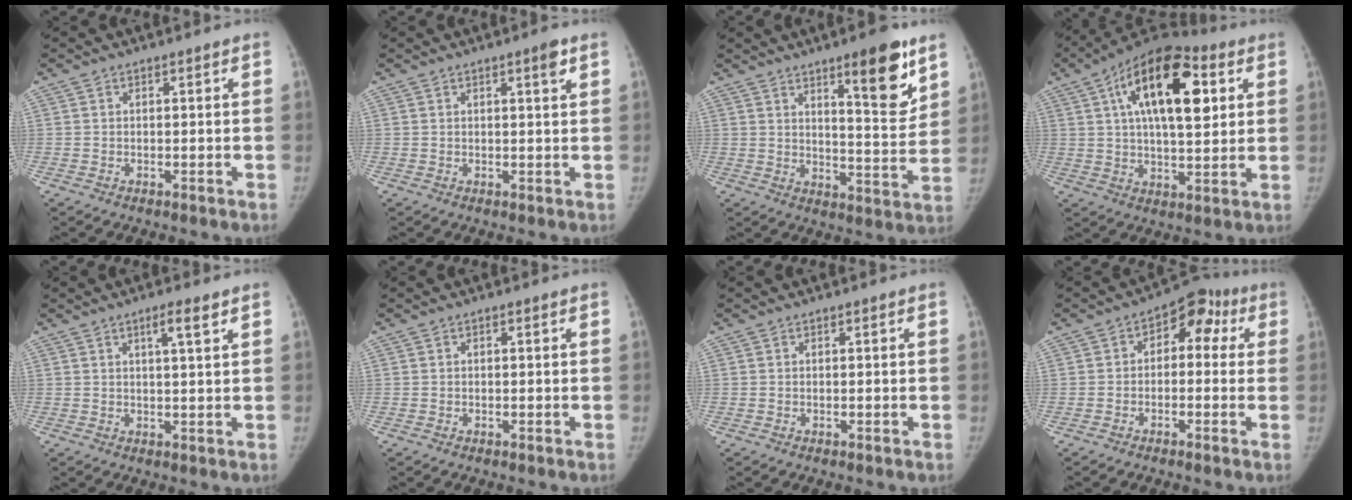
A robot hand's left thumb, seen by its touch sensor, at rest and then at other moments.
{"total": 2.1, "force": [1.2, 0.2, 1.8], "torque": [-0.026, -0.006, 0.018]}
{"total": 12.9, "force": [7.7, 3.1, 9.8], "torque": [-0.111, -0.054, 0.113]}
{"total": 20.2, "force": [6.5, 9.2, 16.8], "torque": [-0.250, 0.000, 0.093]}
{"total": 3.6, "force": [2.0, 0.3, 3.0], "torque": [-0.050, -0.010, 0.033]}
{"total": 0.0}
{"total": 0.0}
{"total": 8.1, "force": [1.3, 5.4, 5.9], "torque": [-0.033, 0.038, 0.004]}